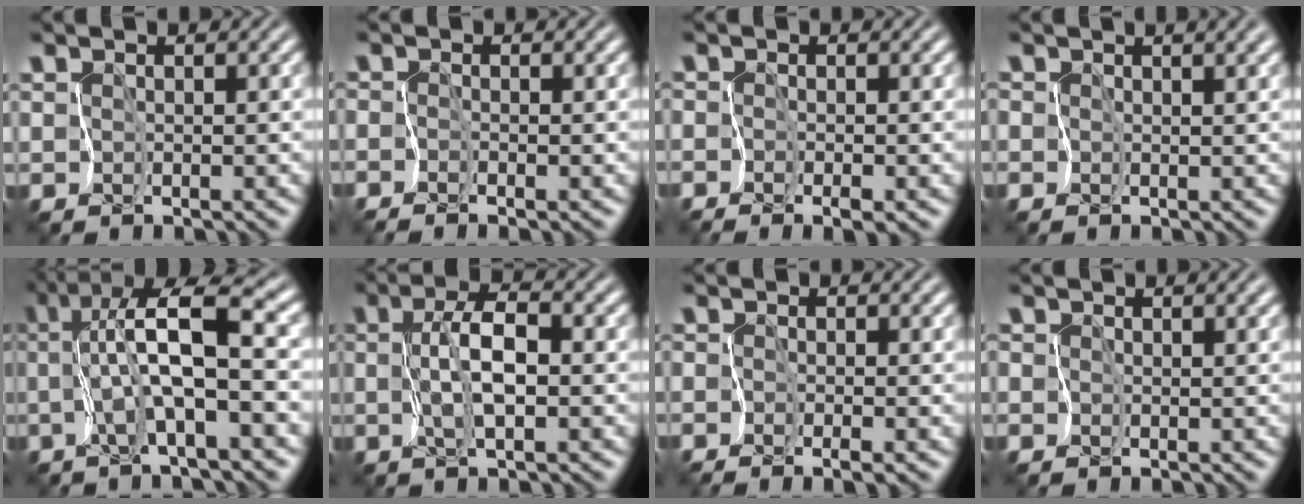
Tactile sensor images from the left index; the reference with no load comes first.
{"total": 0.9, "force": [-0.8, -0.4, 0.0], "torque": [-0.007, -0.003, -0.019]}
{"total": 1.1, "force": [-0.9, 0.1, 0.6], "torque": [-0.015, -0.006, -0.019]}
{"total": 4.4, "force": [2.0, 2.1, 3.2], "torque": [-0.046, 0.016, 0.016]}
{"total": 7.0, "force": [-0.1, 1.0, 6.9], "torque": [-0.128, 0.024, -0.010]}
{"total": 3.3, "force": [-0.3, 0.8, 3.1], "torque": [-0.071, 0.003, -0.005]}
{"total": 1.1, "force": [-0.9, -0.2, 0.5], "torque": [-0.012, -0.005, -0.020]}
{"total": 1.6, "force": [0.6, 0.9, 1.2], "torque": [-0.015, 0.000, 0.008]}